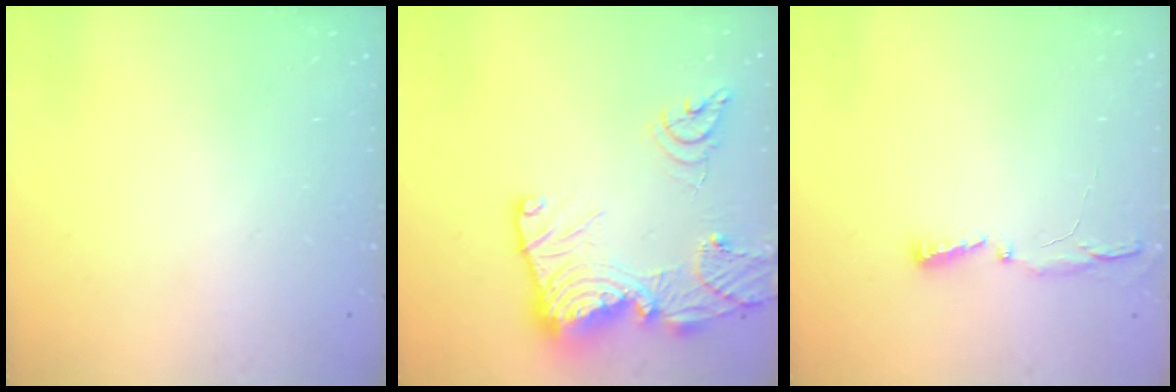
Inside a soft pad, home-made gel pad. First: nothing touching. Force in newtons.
{"total": 21.8, "press": 21.7, "slide": 2.3}
{"total": 3.5, "press": 3.4, "slide": 0.8}